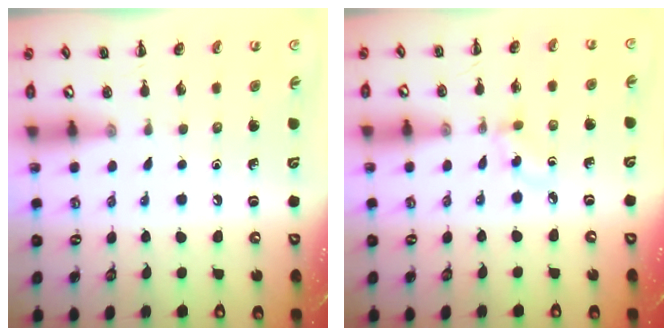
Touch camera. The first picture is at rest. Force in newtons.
{"total": 2.9, "press": 2.6, "slide": 1.2}